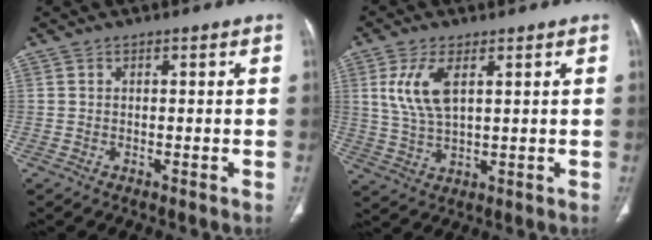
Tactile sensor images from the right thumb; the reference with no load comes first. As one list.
[{"total": 8.1, "force": [2.8, 3.6, 6.7], "torque": [-0.145, -0.009, 0.062]}]